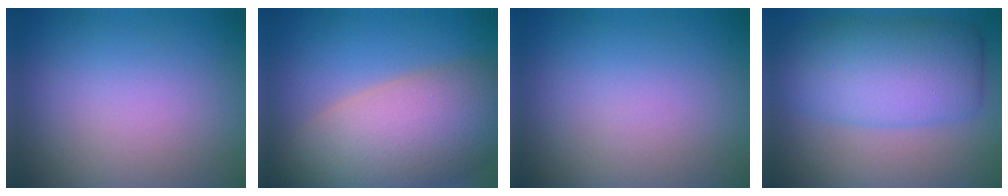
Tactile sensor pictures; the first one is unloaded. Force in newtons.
{"total": 11.3, "press": 11.3, "slide": 1.2}
{"total": 0.0}
{"total": 7.9, "press": 7.9, "slide": 0.1}